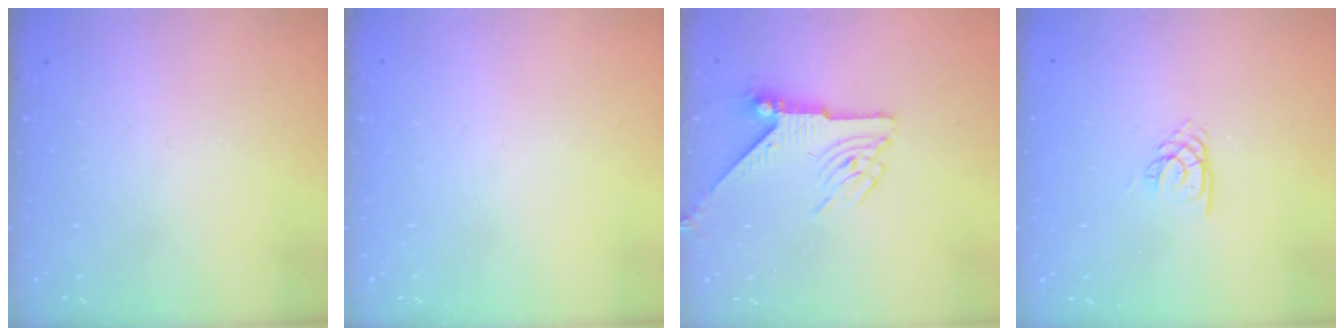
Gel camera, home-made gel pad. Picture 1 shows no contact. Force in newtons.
{"total": 0.0}
{"total": 6.2, "press": 6.2, "slide": 0.2}
{"total": 1.9, "press": 1.9, "slide": 0.2}